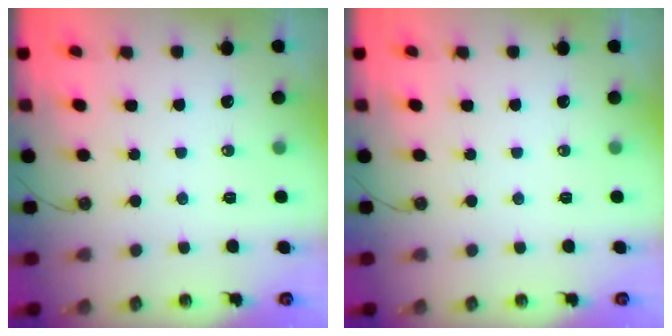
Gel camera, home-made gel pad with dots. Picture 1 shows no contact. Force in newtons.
{"total": 0.0}